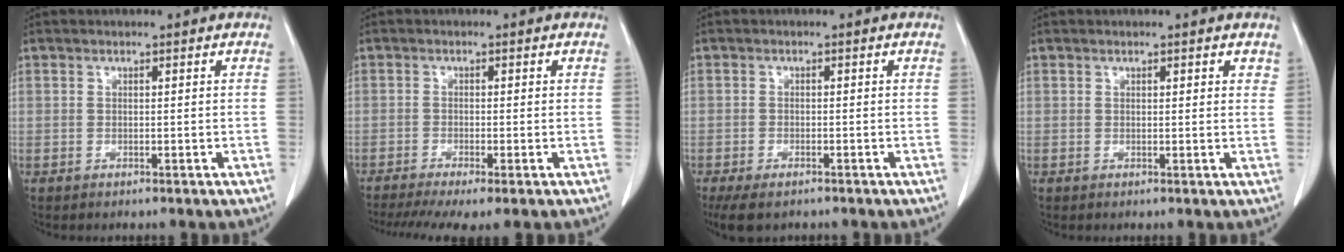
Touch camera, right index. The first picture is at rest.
{"total": 7.5, "force": [-5.3, 0.9, 5.3], "torque": [-0.086, -0.012, -0.088]}
{"total": 5.2, "force": [-3.9, 2.0, 2.9], "torque": [-0.051, -0.012, -0.058]}
{"total": 1.6, "force": [1.1, 0.6, 0.9], "torque": [-0.006, -0.001, 0.010]}